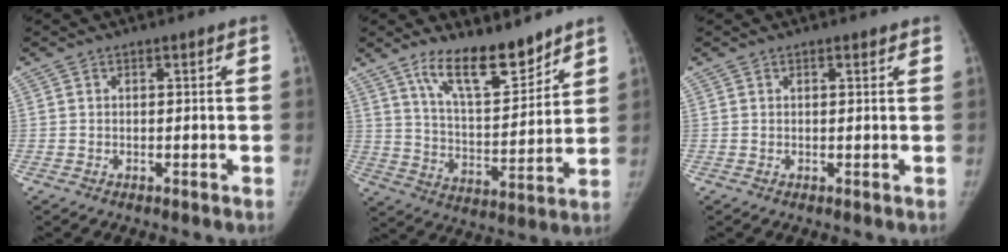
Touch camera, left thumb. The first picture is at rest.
{"total": 13.3, "force": [10.1, 4.2, 7.5], "torque": [-0.094, -0.074, 0.182]}
{"total": 0.9, "force": [0.6, 0.3, 0.6], "torque": [-0.009, -0.002, 0.008]}